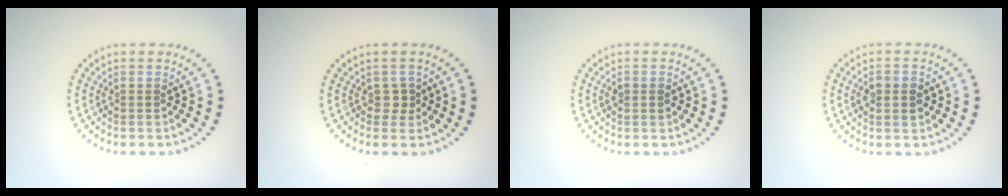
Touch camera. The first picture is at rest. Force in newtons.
{"total": 1.0, "press": 0.9, "slide": 0.5}
{"total": 0.9, "press": 0.9, "slide": 0.1}
{"total": 2.1, "press": 2.1, "slide": 0.1}